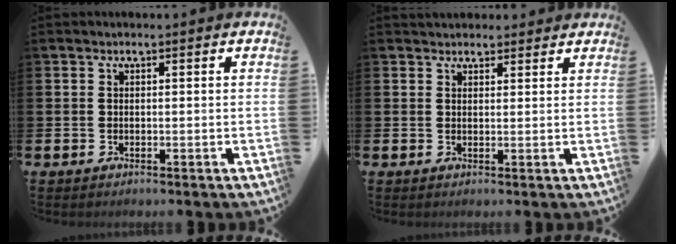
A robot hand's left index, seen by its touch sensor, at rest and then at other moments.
{"total": 2.4, "force": [2.2, 0.9, 0.0], "torque": [0.017, -0.009, 0.038]}